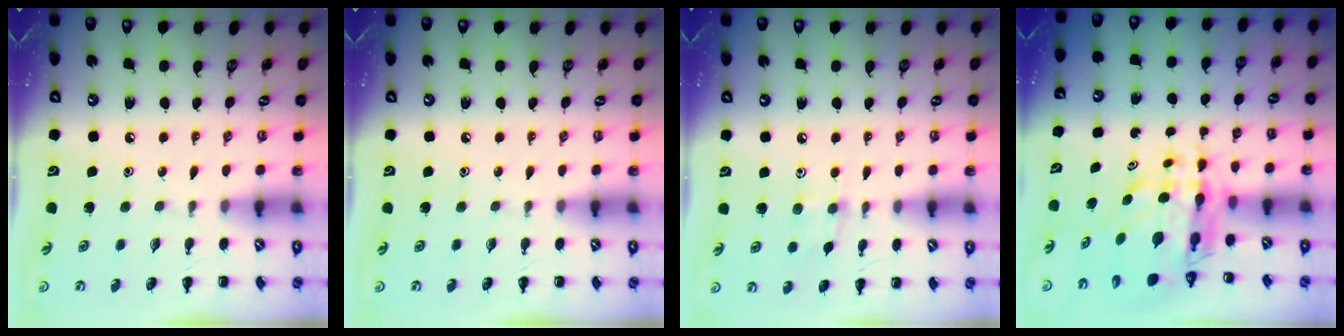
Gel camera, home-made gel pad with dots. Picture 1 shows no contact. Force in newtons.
{"total": 0.0}
{"total": 4.2, "press": 4.0, "slide": 1.1}
{"total": 8.1, "press": 7.7, "slide": 2.5}